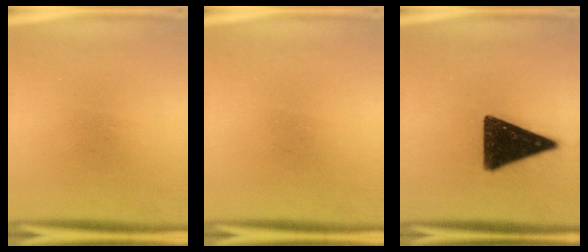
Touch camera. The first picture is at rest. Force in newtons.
{"total": 0.0}
{"total": 15.2}